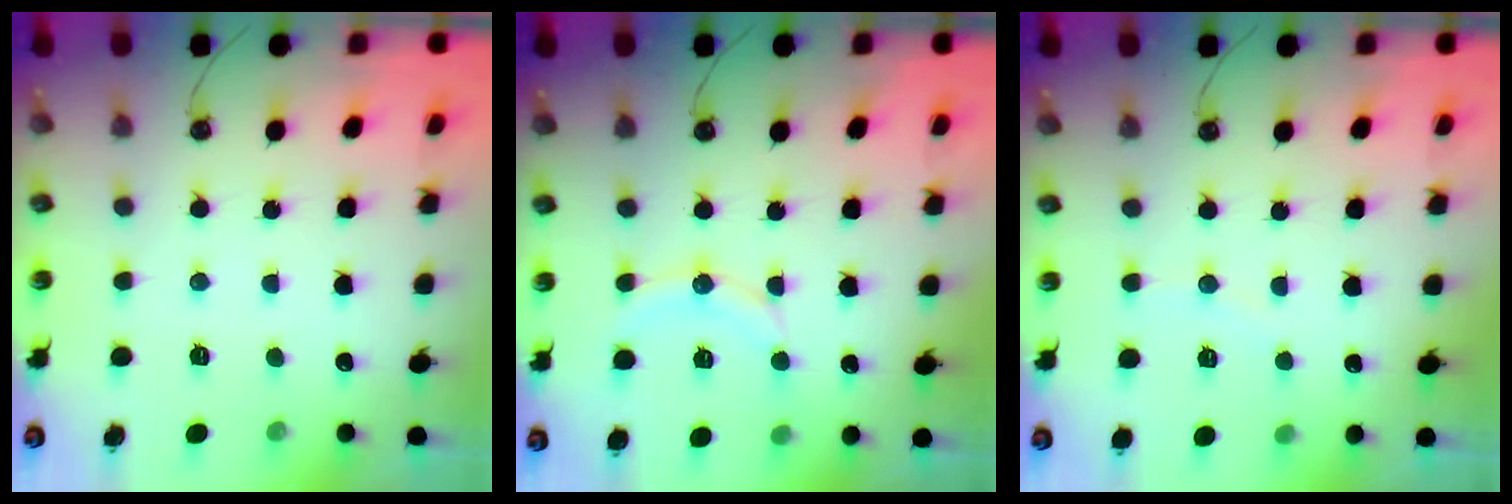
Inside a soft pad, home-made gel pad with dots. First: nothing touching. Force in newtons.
{"total": 10.8, "press": 10.4, "slide": 3.0}
{"total": 3.4, "press": 3.3, "slide": 0.7}